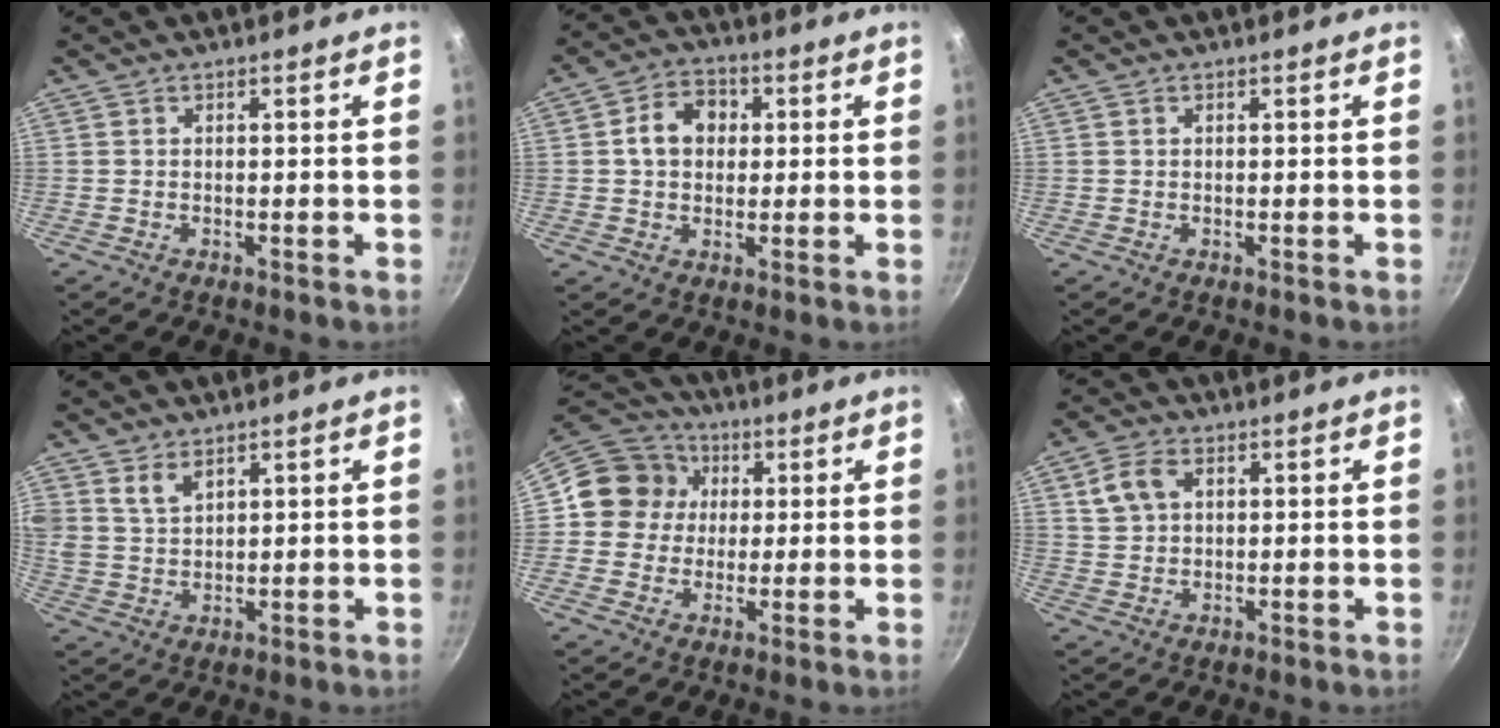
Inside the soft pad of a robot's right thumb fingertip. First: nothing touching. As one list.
[{"total": 7.7, "force": [1.2, 6.1, 4.5], "torque": [-0.049, 0.014, 0.009]}, {"total": 0.0}, {"total": 4.4, "force": [2.8, 2.4, 2.4], "torque": [-0.040, -0.017, 0.057]}, {"total": 11.1, "force": [1.6, 10.3, 3.8], "torque": [-0.031, 0.020, 0.006]}, {"total": 5.8, "force": [2.1, 4.0, 3.7], "torque": [-0.059, 0.003, 0.038]}]